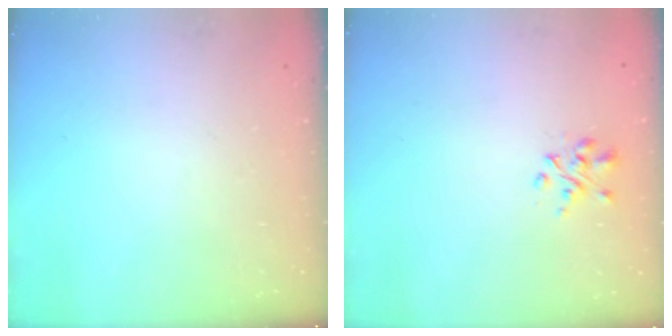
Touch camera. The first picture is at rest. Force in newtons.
{"total": 2.9, "press": 2.9, "slide": 0.4}